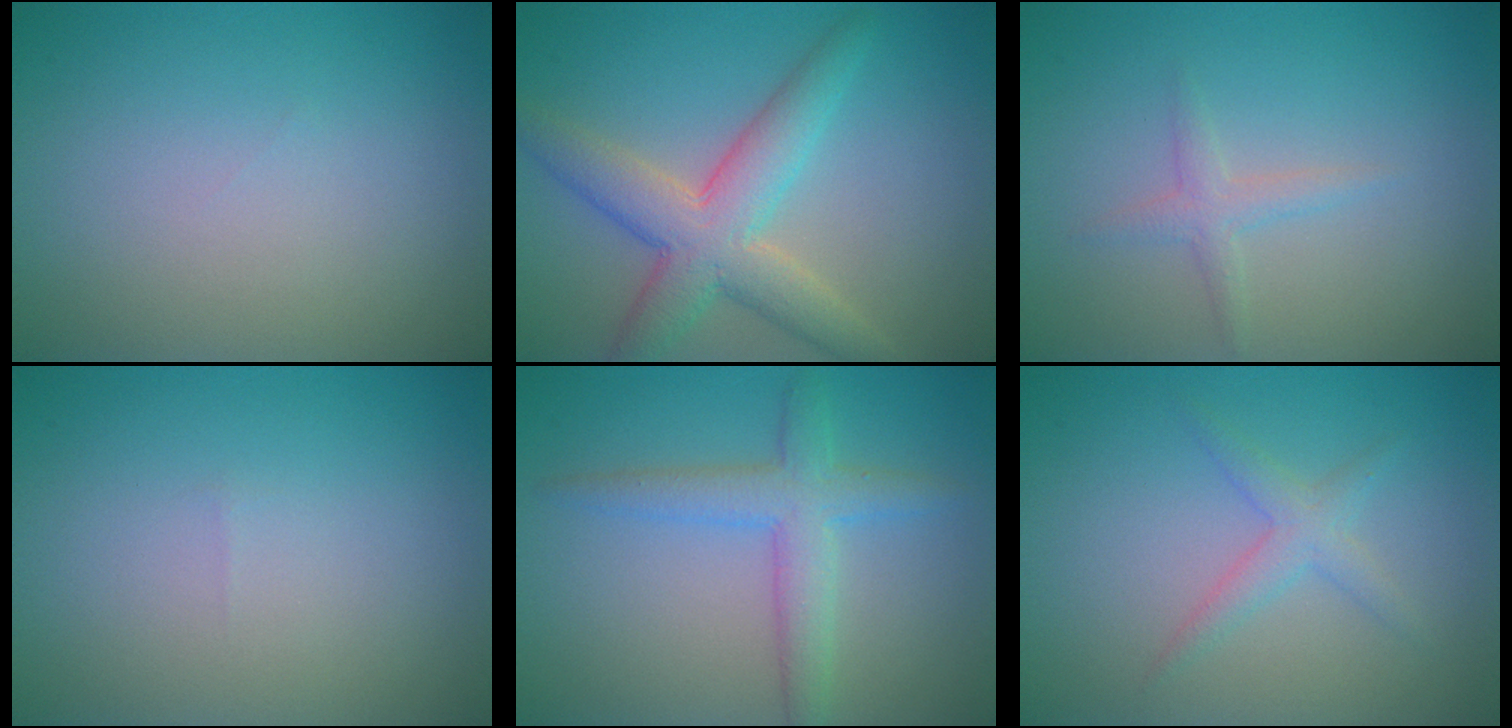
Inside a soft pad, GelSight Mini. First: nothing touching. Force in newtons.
{"total": 5.9, "press": 5.9, "slide": 0.2}
{"total": 1.5, "press": 1.5, "slide": 0.1}
{"total": 0.0}
{"total": 3.7, "press": 3.7, "slide": 0.1}
{"total": 1.9, "press": 1.9, "slide": 0.1}